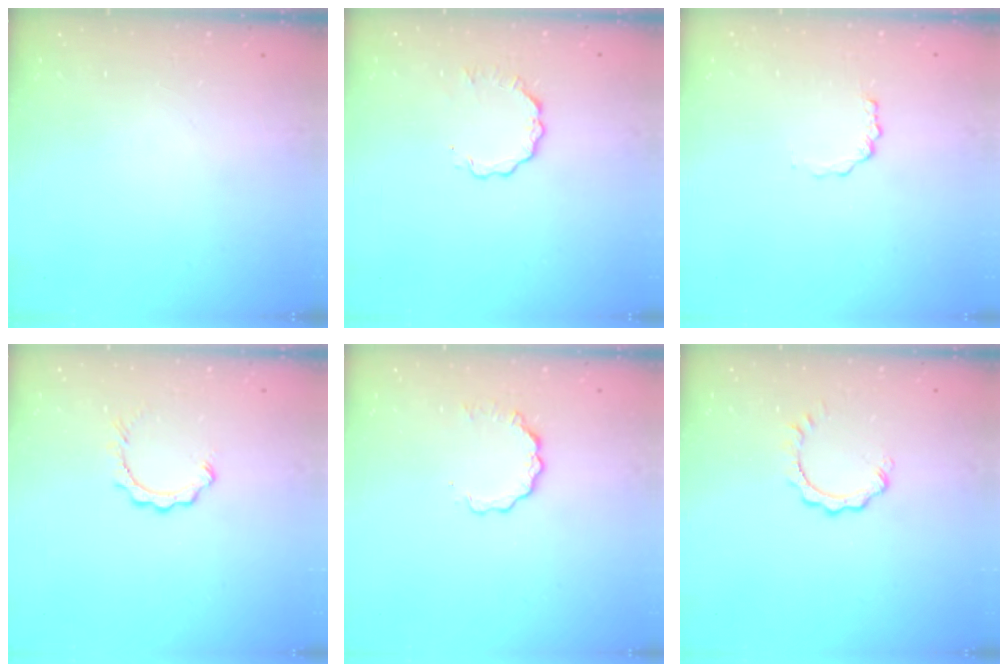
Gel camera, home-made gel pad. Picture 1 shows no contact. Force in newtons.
{"total": 2.9, "press": 2.9, "slide": 0.3}
{"total": 2.0, "press": 2.0, "slide": 0.1}
{"total": 2.3, "press": 2.3, "slide": 0.3}
{"total": 5.2, "press": 5.2, "slide": 0.6}
{"total": 3.0, "press": 3.0, "slide": 0.3}